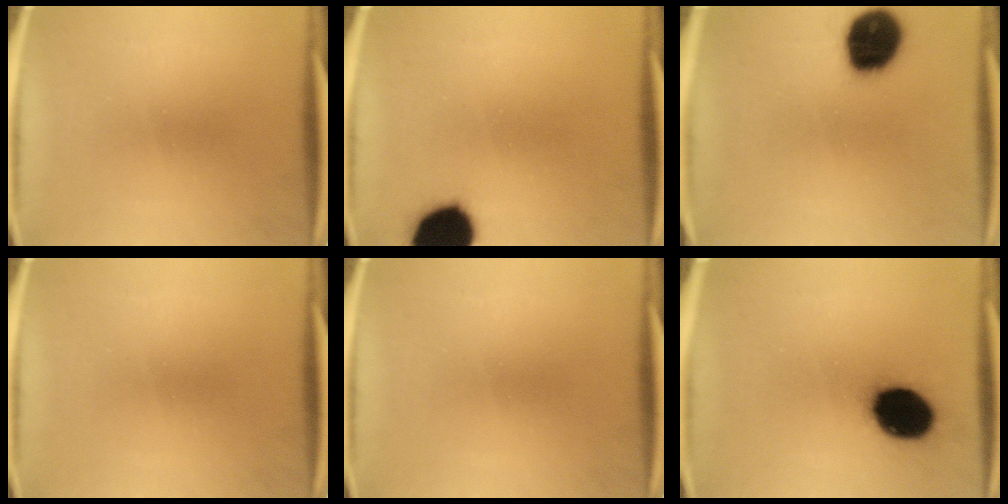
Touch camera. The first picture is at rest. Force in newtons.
{"total": 16.0}
{"total": 15.8}
{"total": 0.0}
{"total": 0.0}
{"total": 15.6}